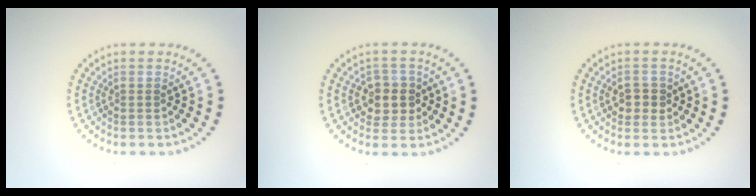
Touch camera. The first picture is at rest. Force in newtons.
{"total": 2.8, "press": 2.6, "slide": 0.9}
{"total": 2.0, "press": 2.0, "slide": 0.4}